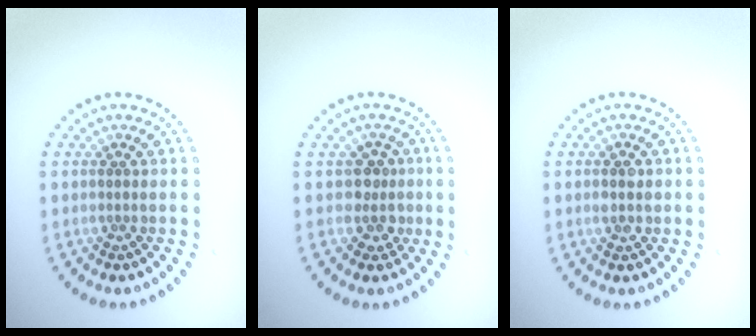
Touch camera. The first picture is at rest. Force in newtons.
{"total": 2.3, "press": 1.9, "slide": 1.3}
{"total": 1.9, "press": 1.9, "slide": 0.1}